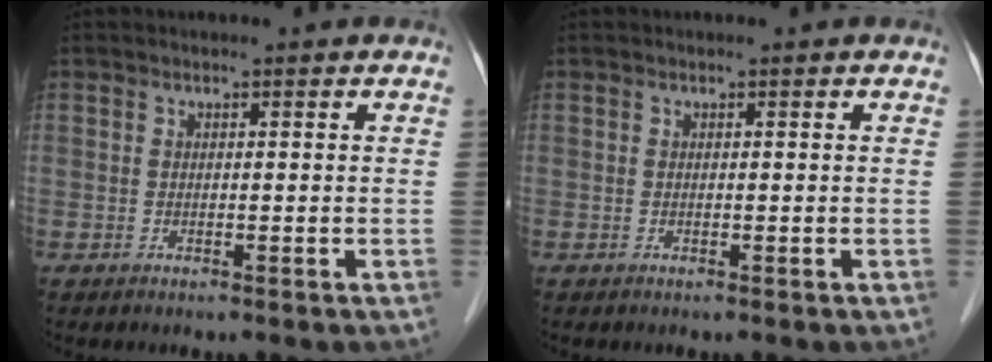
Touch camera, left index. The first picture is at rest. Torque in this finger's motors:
{"motor_torque": [0.00, 0.00, 0.00, 0.00]}